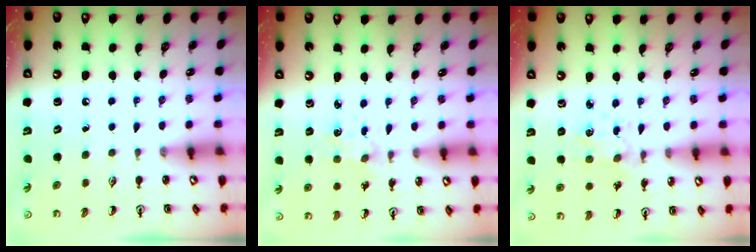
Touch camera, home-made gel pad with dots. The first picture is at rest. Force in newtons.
{"total": 2.7, "press": 2.7, "slide": 0.3}
{"total": 1.4, "press": 1.4, "slide": 0.3}